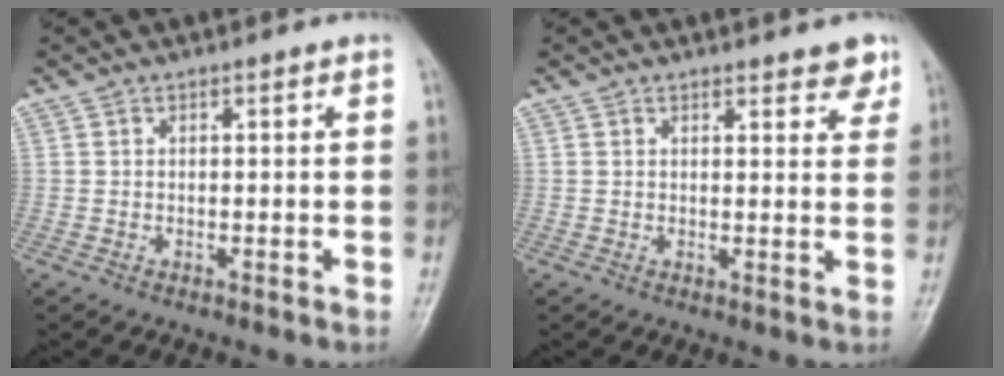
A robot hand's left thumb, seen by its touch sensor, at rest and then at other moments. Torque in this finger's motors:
{"motor_torque": [-0.15, -0.10, -0.17, 0.00, 0.03]}